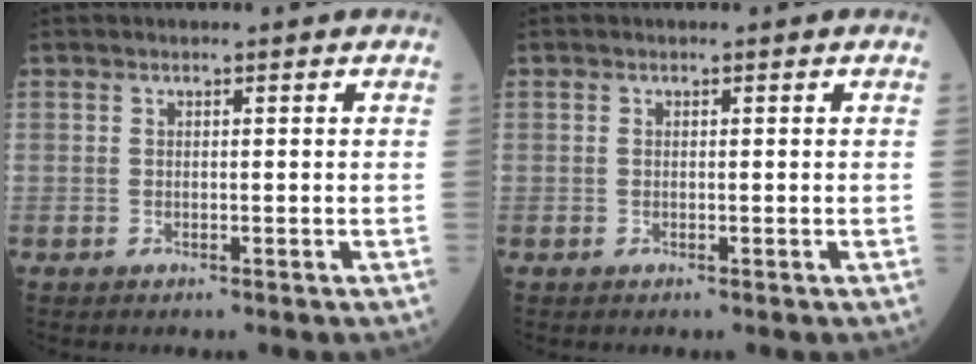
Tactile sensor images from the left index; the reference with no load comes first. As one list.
[{"total": 0.0}]